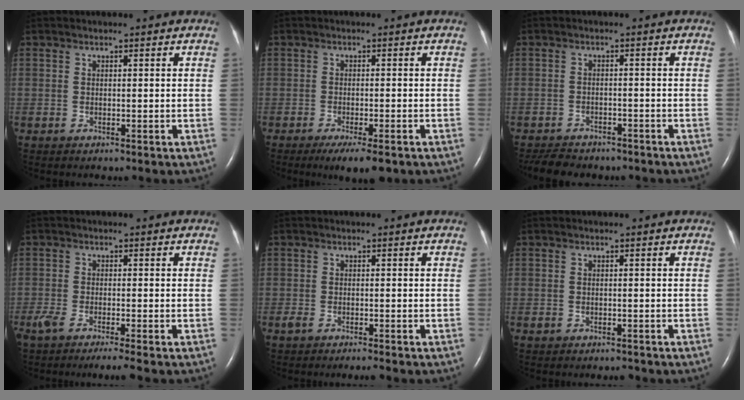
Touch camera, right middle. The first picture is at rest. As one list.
[{"total": 5.6, "force": [-3.8, 0.9, 4.0], "torque": [-0.057, -0.014, -0.052]}, {"total": 7.2, "force": [-6.4, 2.6, 2.2], "torque": [-0.045, -0.006, -0.090]}, {"total": 5.8, "force": [-4.4, 0.0, 3.8], "torque": [-0.063, -0.015, -0.075]}, {"total": 2.4, "force": [-1.9, 0.3, 1.5], "torque": [-0.028, -0.007, -0.031]}, {"total": 1.3, "force": [-1.0, 0.6, 0.5], "torque": [-0.010, 0.000, -0.012]}]